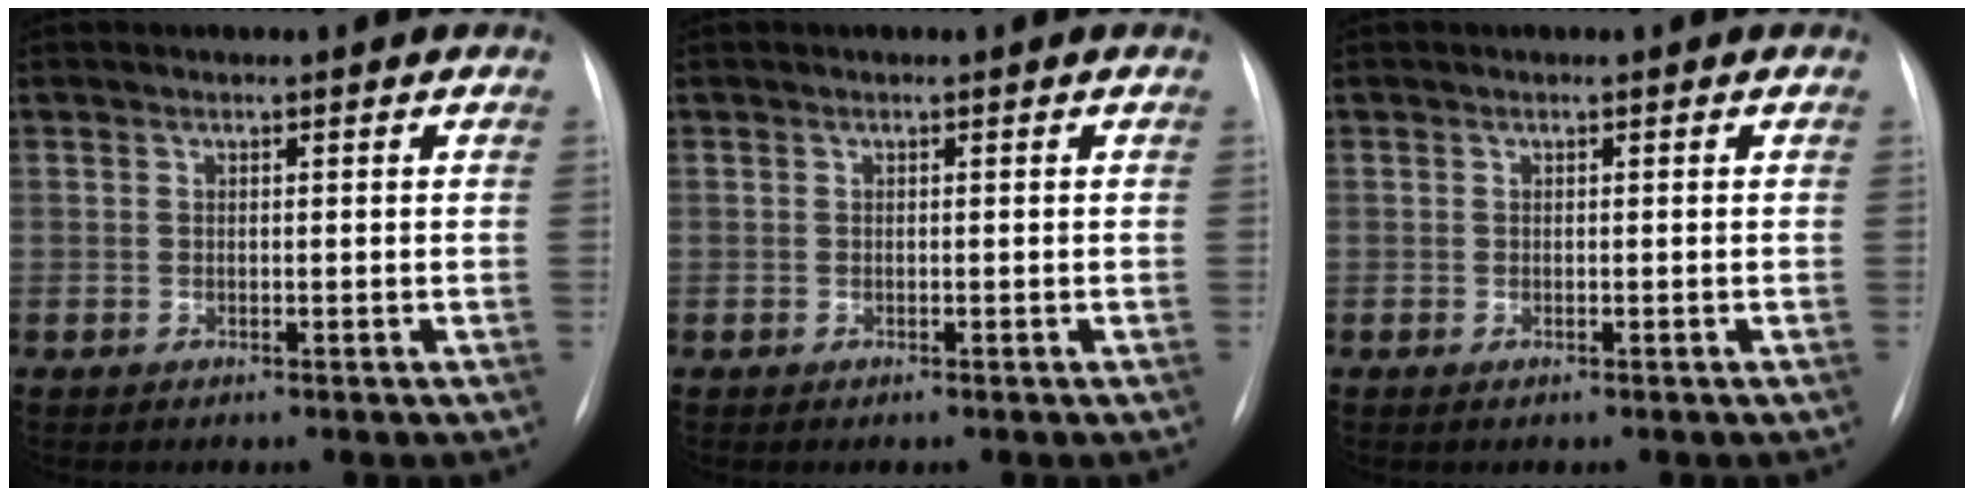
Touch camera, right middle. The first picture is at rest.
{"total": 0.0}
{"total": 0.0}